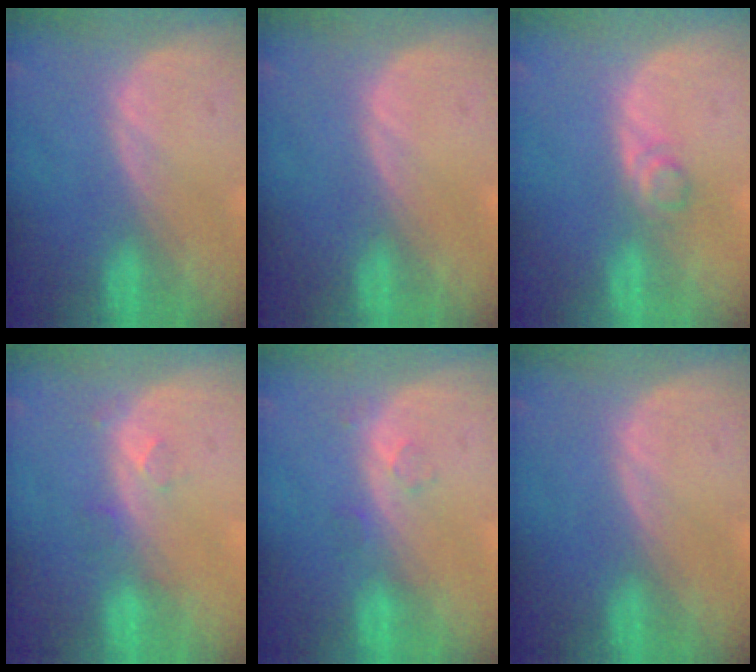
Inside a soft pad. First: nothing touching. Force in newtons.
{"total": 0.5, "press": 0.0, "slide": 0.5}
{"total": 1.9, "press": 1.8, "slide": 0.2}
{"total": 2.3, "press": 2.0, "slide": 1.1}
{"total": 1.7, "press": 1.7, "slide": 0.2}
{"total": 0.0}